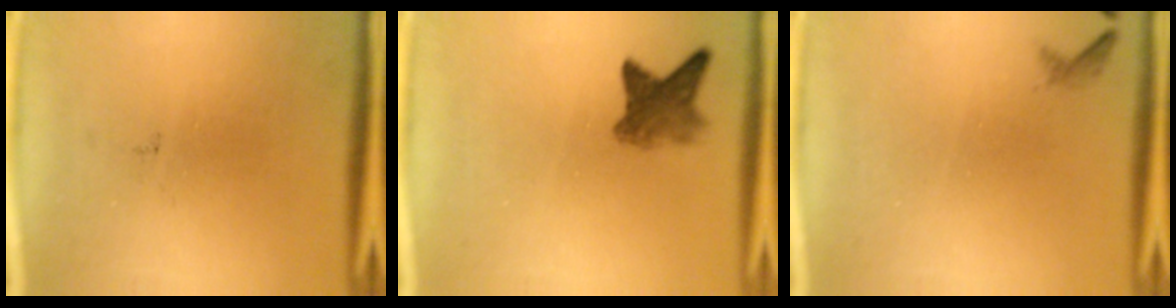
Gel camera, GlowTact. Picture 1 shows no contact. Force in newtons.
{"total": 4.1}
{"total": 0.6}